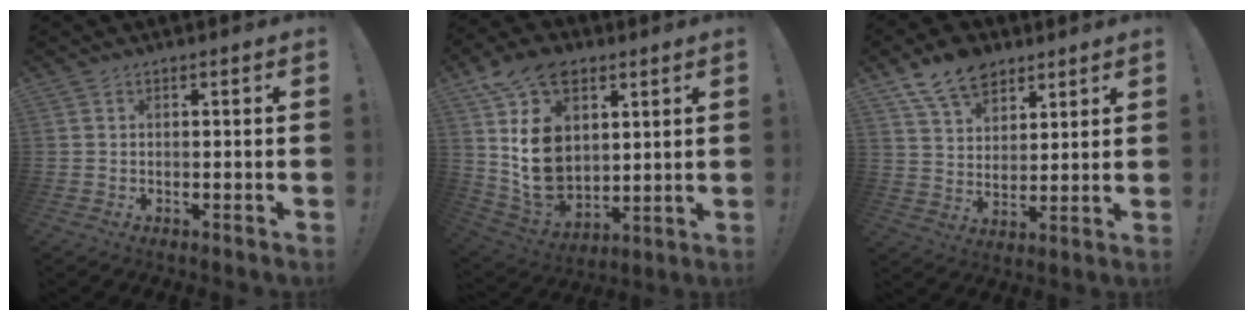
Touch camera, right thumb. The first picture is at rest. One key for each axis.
{"total": 20.4, "fx": 6.3, "fy": 14.6, "fz": 12.8, "tx": -0.249, "ty": -0.038, "tz": 0.119}
{"total": 12.2, "fx": 8.5, "fy": 7.5, "fz": 4.6, "tx": -0.075, "ty": -0.045, "tz": 0.163}